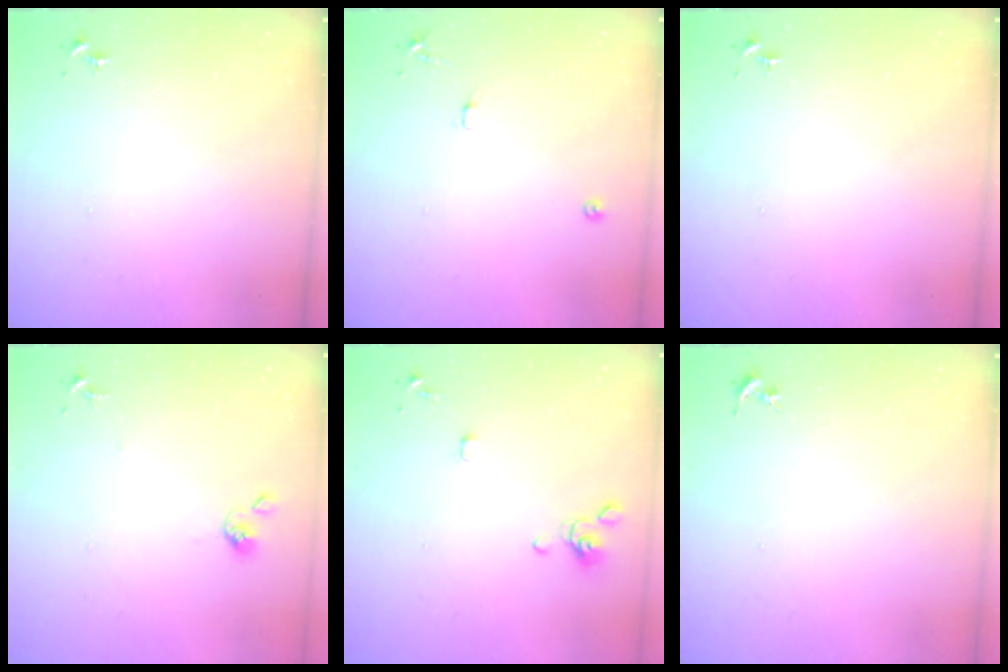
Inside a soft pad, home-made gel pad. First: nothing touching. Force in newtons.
{"total": 7.9, "press": 7.9, "slide": 0.7}
{"total": 0.0}
{"total": 6.4, "press": 6.3, "slide": 0.8}
{"total": 3.9, "press": 3.8, "slide": 0.9}
{"total": 0.0}